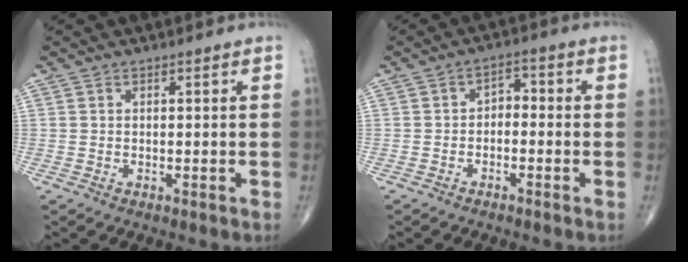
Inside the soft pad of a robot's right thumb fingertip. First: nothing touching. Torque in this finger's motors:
{"motor_torque": [-0.26, 0.12, 0.27, -0.03, 0.03]}